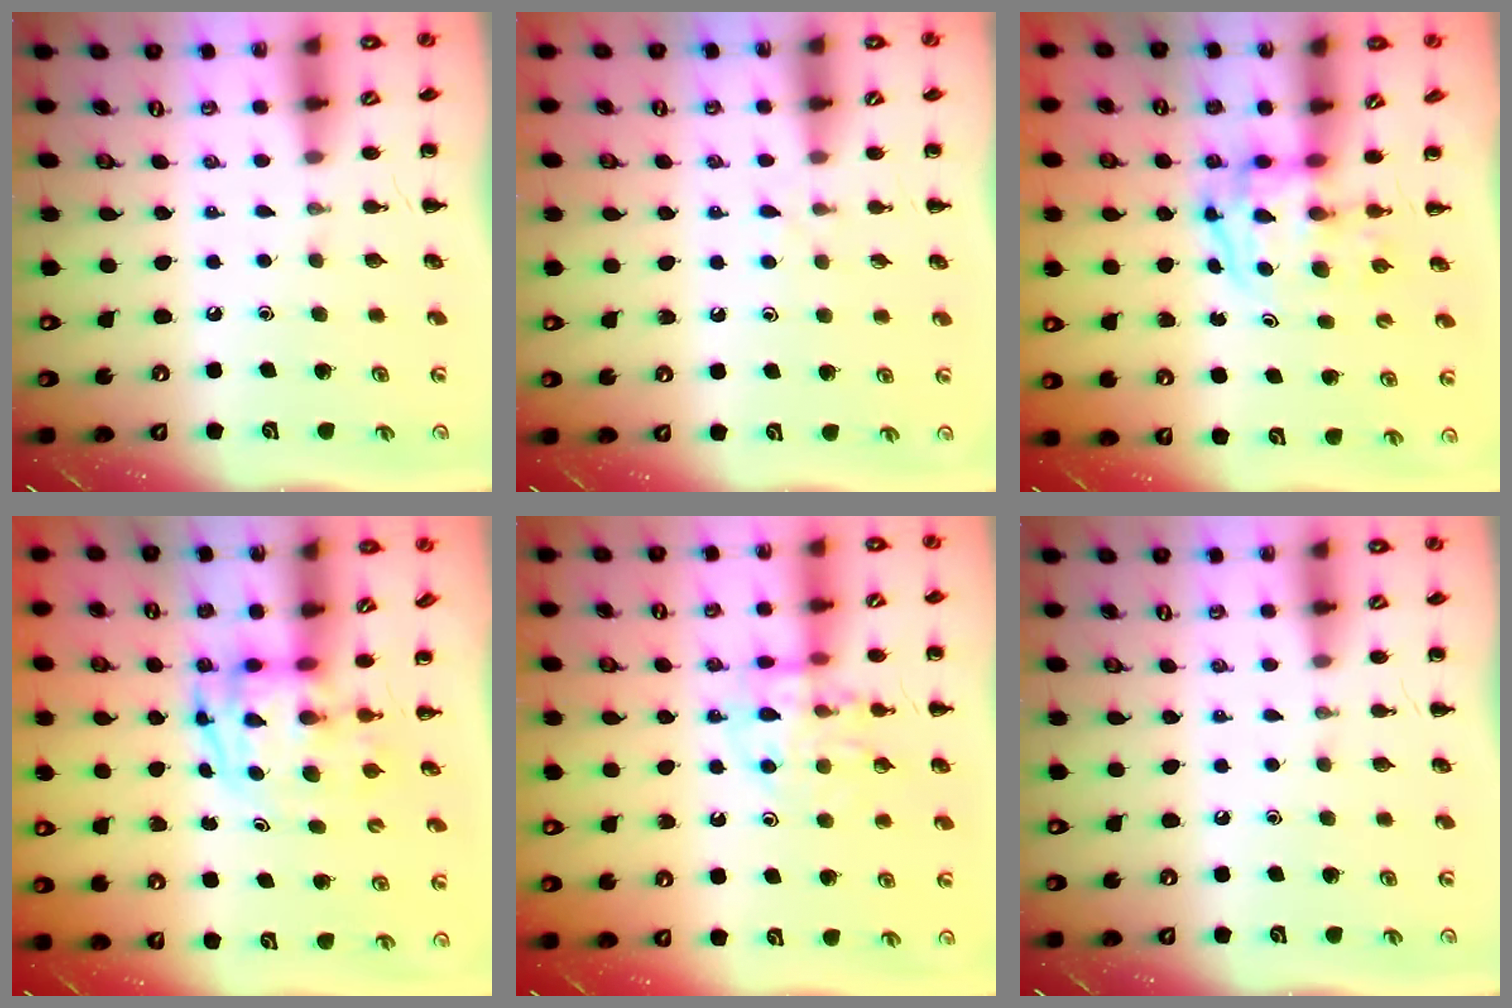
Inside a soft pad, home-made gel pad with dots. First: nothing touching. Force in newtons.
{"total": 4.1, "press": 3.9, "slide": 1.3}
{"total": 3.8, "press": 3.8, "slide": 0.6}
{"total": 3.8, "press": 3.7, "slide": 0.8}
{"total": 11.7, "press": 11.6, "slide": 1.2}
{"total": 0.0}